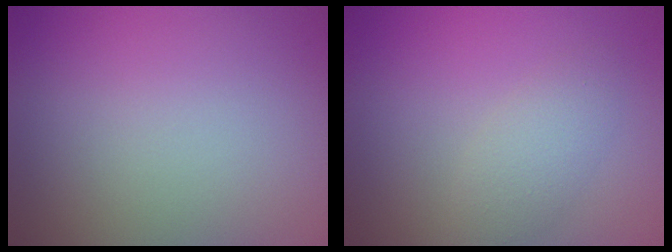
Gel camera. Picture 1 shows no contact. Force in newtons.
{"total": 2.4, "press": 2.4, "slide": 0.2}